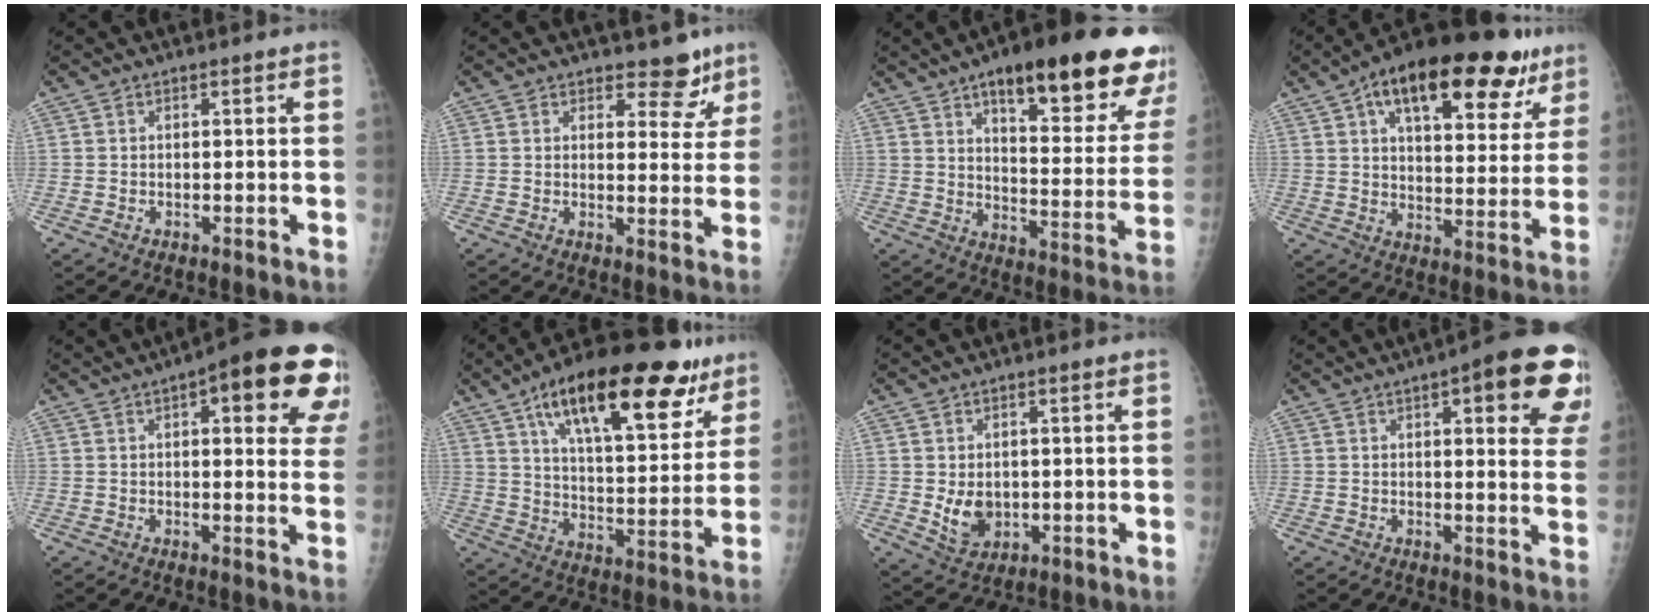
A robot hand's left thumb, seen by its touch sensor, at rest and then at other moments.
{"total": 6.1, "force": [4.8, 3.3, 2.0], "torque": [0.010, -0.032, 0.059]}
{"total": 26.2, "force": [16.0, 7.3, 19.3], "torque": [-0.224, -0.052, 0.220]}
{"total": 25.4, "force": [13.9, 11.1, 18.1], "torque": [-0.235, -0.008, 0.205]}
{"total": 19.4, "force": [8.7, 6.3, 16.1], "torque": [-0.176, -0.013, 0.097]}
{"total": 27.0, "force": [15.4, 10.4, 19.6], "torque": [-0.265, -0.030, 0.242]}
{"total": 5.5, "force": [0.0, 4.2, 3.5], "torque": [-0.041, -0.012, 0.017]}
{"total": 18.0, "force": [8.7, 5.2, 14.8], "torque": [-0.154, -0.025, 0.096]}